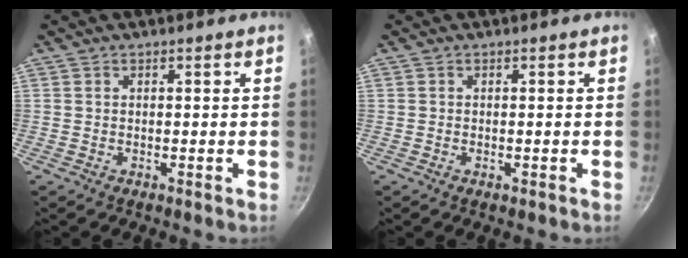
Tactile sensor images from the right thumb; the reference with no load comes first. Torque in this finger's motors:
{"motor_torque": [-0.53, -0.21, -0.24, 0.06, 0.00]}